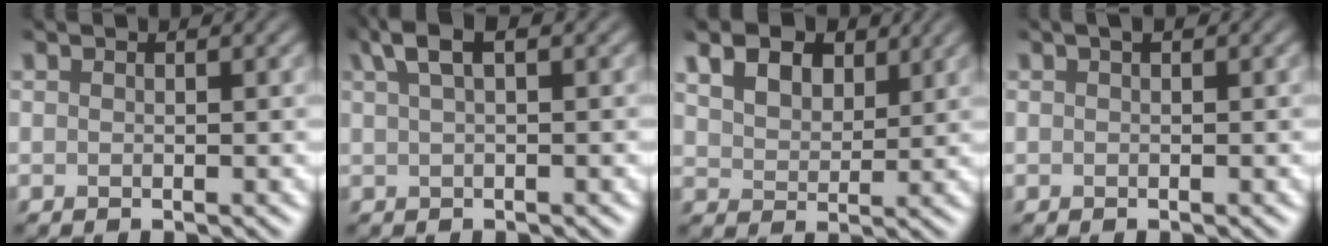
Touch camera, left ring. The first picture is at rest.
{"total": 3.4, "force": [1.7, 1.1, 2.7], "torque": [-0.055, 0.015, 0.031]}
{"total": 6.3, "force": [3.6, 3.7, 3.7], "torque": [-0.087, 0.018, 0.055]}
{"total": 0.7, "force": [0.2, 0.3, 0.6], "torque": [-0.009, 0.004, 0.002]}